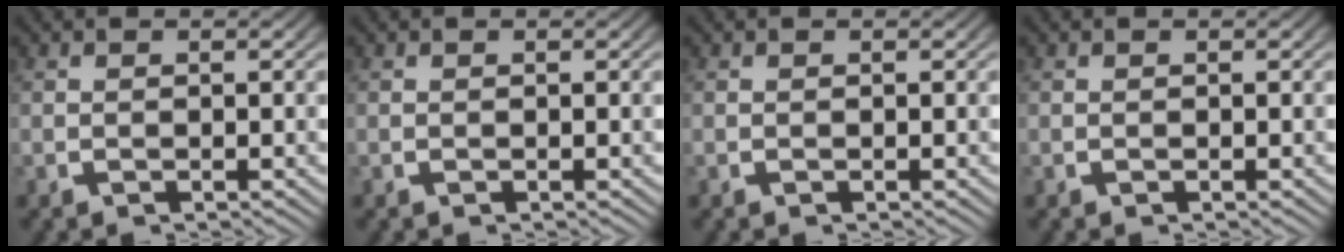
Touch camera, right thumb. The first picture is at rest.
{"total": 0.0}
{"total": 0.0}
{"total": 0.0}